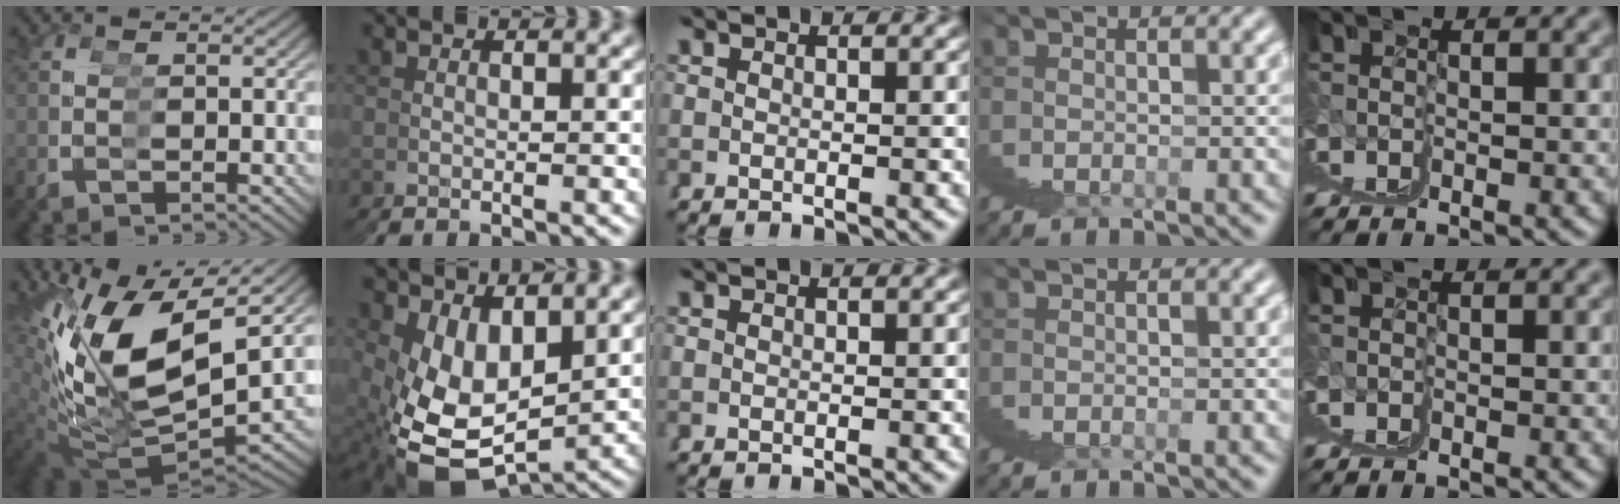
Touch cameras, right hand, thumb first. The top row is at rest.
{"thumb": {"total": 14.5, "force": [0.3, 9.3, 11.1], "torque": [-0.232, -0.040, 0.024]}, "index": {"total": 10.3, "force": [-1.8, 7.7, 6.6], "torque": [-0.160, -0.063, 0.007]}}